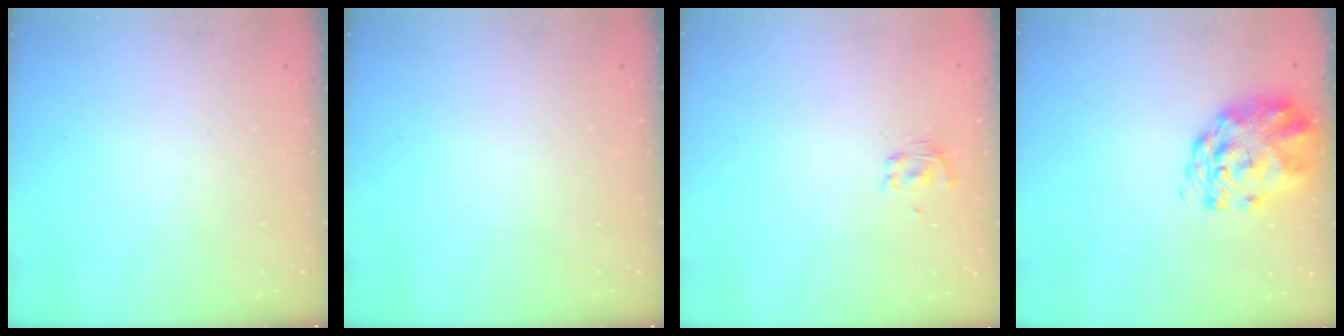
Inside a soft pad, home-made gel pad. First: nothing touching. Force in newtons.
{"total": 0.0}
{"total": 2.3, "press": 2.1, "slide": 0.9}
{"total": 2.7, "press": 2.5, "slide": 1.0}